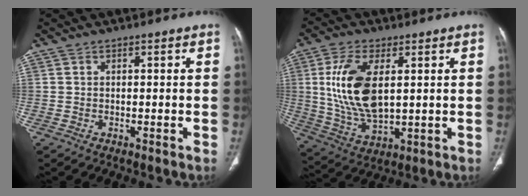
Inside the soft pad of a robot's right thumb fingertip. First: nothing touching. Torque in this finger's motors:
{"motor_torque": [-0.60, 1.31, 1.28, 0.20, 0.19]}